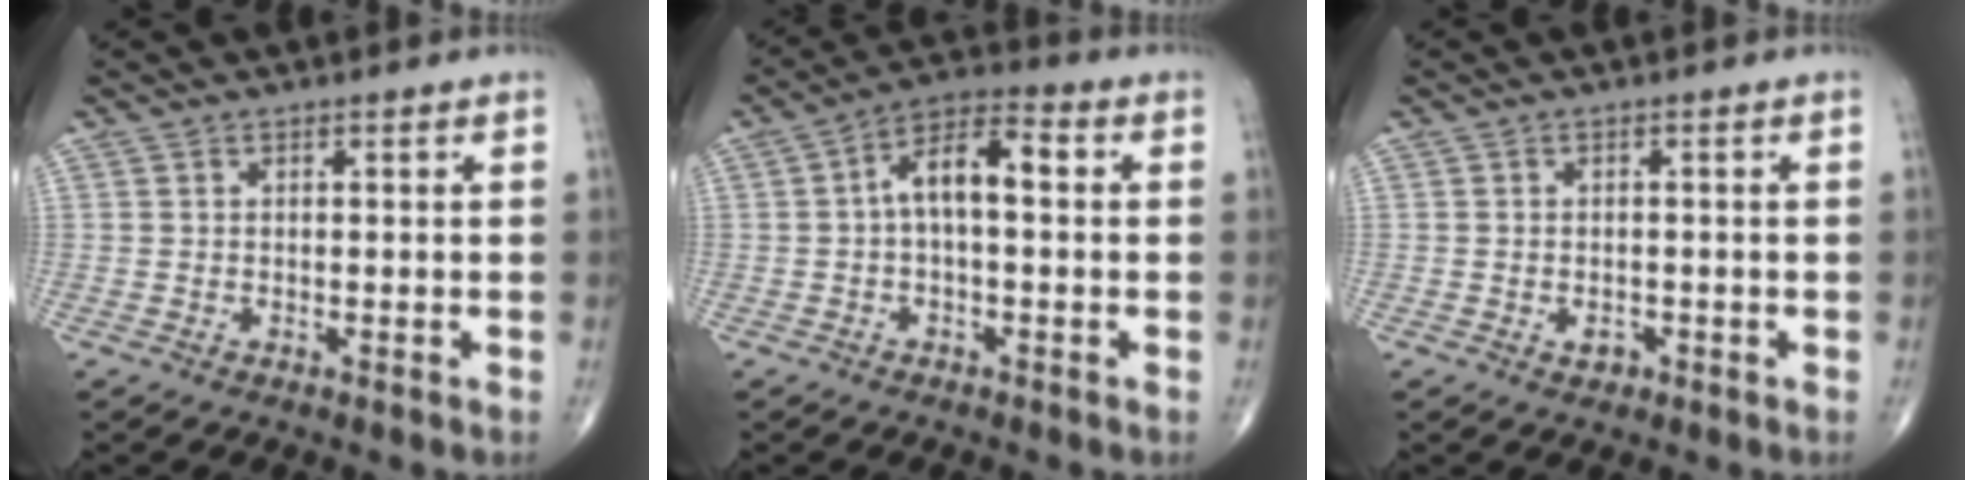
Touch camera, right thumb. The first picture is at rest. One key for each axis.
{"total": 8.6, "fx": 0.5, "fy": 4.0, "fz": 7.6, "tx": -0.130, "ty": 0.035, "tz": 0.000}
{"total": 1.7, "fx": -0.7, "fy": 1.2, "fz": 0.9, "tx": -0.010, "ty": 0.003, "tz": -0.008}